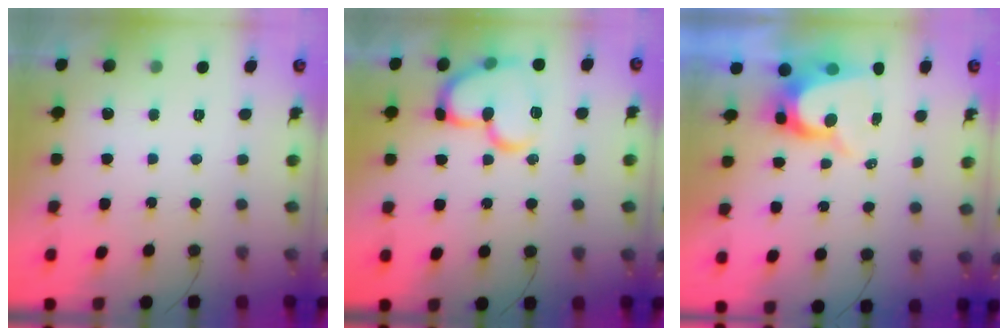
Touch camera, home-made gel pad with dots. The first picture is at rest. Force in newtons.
{"total": 16.4, "press": 16.3, "slide": 1.6}
{"total": 9.8, "press": 9.7, "slide": 1.1}